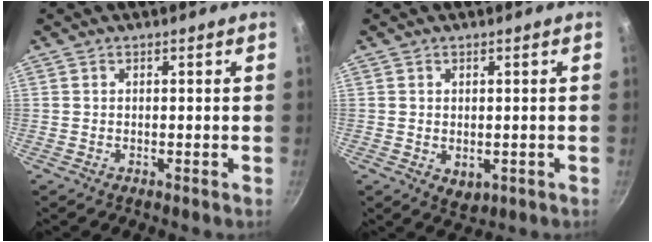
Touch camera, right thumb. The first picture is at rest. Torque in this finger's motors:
{"motor_torque": [-0.68, 0.32, -0.24, 0.14, -0.02]}